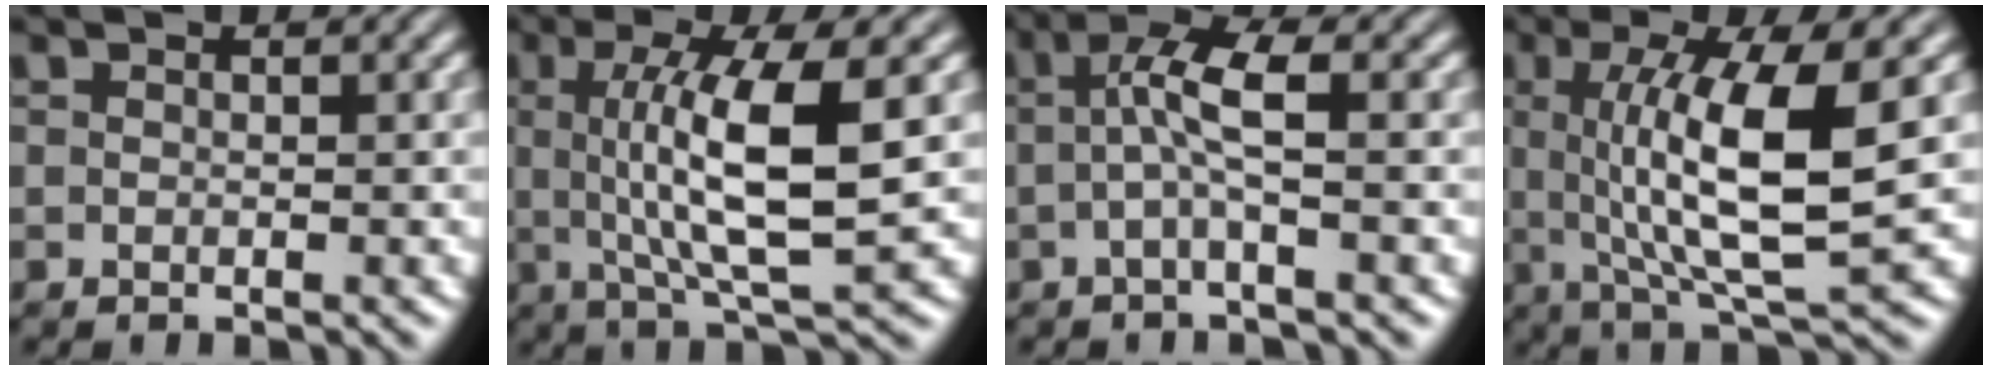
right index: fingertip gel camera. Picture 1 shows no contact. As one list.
[{"total": 7.4, "force": [0.9, 0.8, 7.3], "torque": [-0.122, -0.010, 0.027]}, {"total": 3.8, "force": [0.1, 0.3, 3.7], "torque": [-0.066, 0.003, 0.000]}, {"total": 8.4, "force": [1.0, 1.3, 8.3], "torque": [-0.137, -0.013, 0.031]}]